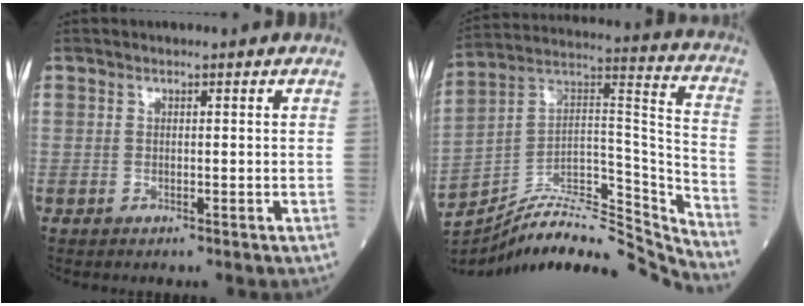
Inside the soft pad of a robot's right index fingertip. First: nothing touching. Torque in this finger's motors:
{"motor_torque": [-0.45, -0.49, -0.04, 0.02]}